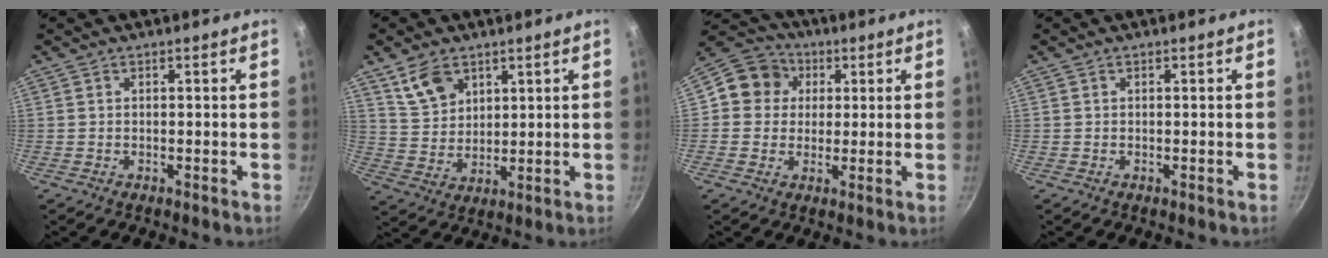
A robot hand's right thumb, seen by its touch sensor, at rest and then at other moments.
{"total": 8.1, "force": [4.7, 5.3, 3.8], "torque": [-0.051, -0.021, 0.099]}
{"total": 8.9, "force": [1.7, 8.2, 2.9], "torque": [-0.017, 0.014, 0.008]}
{"total": 0.0}